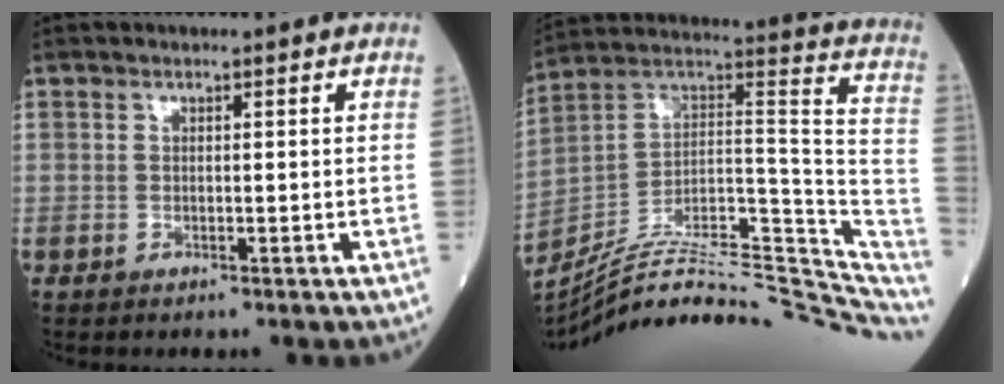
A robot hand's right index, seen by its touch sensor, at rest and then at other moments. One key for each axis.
{"total": 28.4, "fx": -24.2, "fy": 6.6, "fz": 13.4, "tx": -0.161, "ty": 0.036, "tz": -0.353}